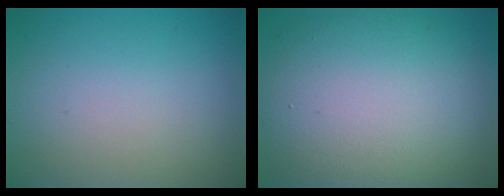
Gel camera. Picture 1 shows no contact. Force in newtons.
{"total": 12.2, "press": 12.2, "slide": 0.3}